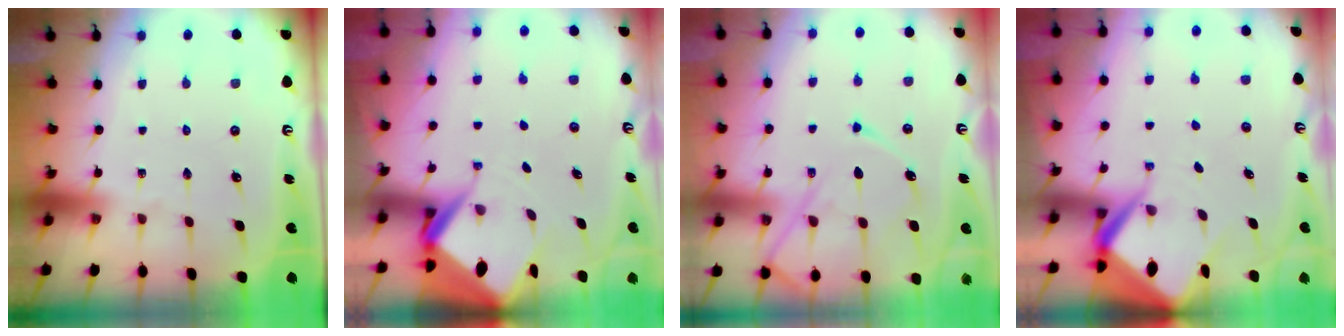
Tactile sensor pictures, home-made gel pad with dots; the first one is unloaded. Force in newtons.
{"total": 6.2, "press": 6.2, "slide": 0.5}
{"total": 13.5, "press": 13.5, "slide": 1.3}
{"total": 7.8, "press": 7.8, "slide": 0.7}